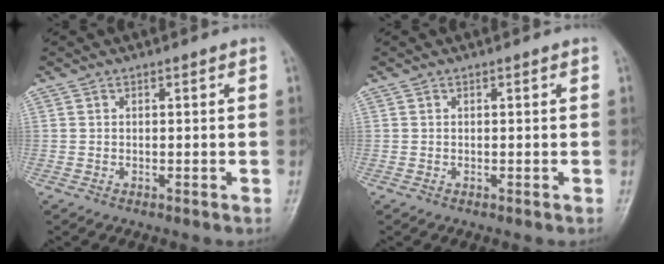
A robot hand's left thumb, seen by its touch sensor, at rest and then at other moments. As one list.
[{"total": 0.0}]